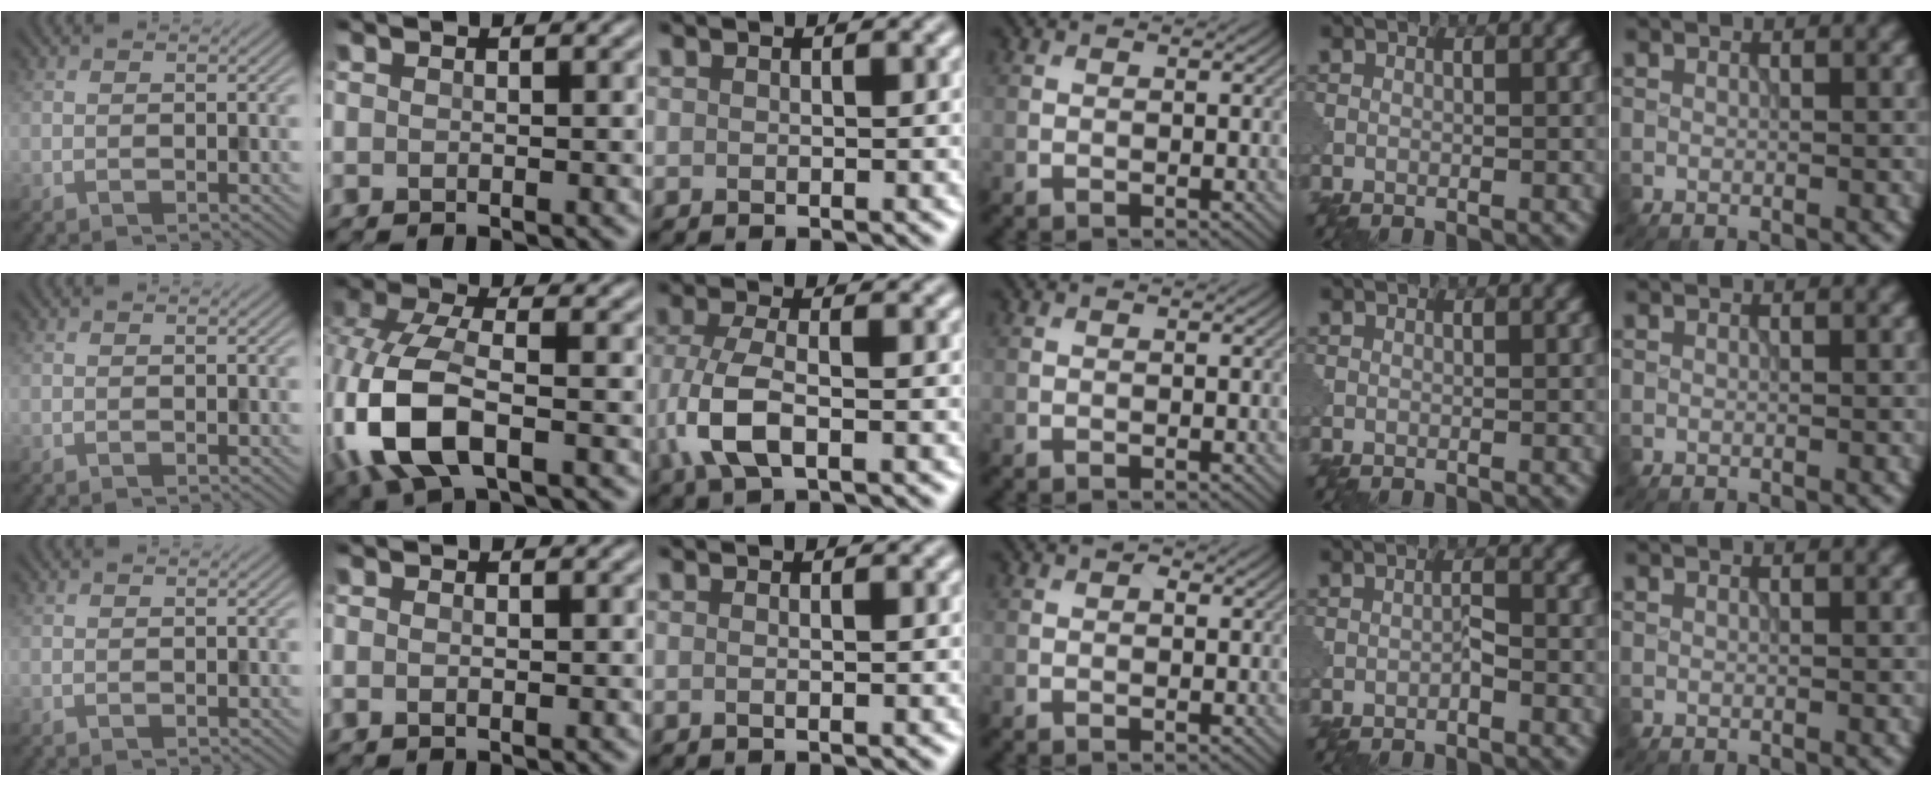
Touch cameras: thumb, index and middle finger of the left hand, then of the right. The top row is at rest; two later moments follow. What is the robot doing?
{"motion": "disassemble", "object": "puzzle pieces"}